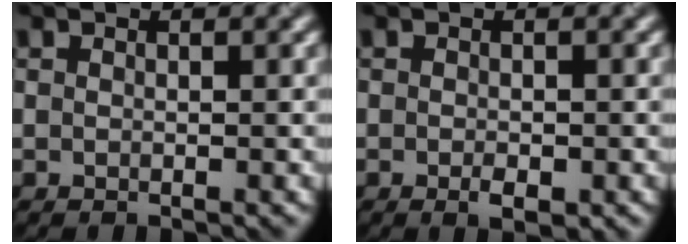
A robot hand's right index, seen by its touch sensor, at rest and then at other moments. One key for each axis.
{"total": 1.5, "fx": -0.6, "fy": 0.7, "fz": 1.2, "tx": -0.018, "ty": -0.004, "tz": -0.007}